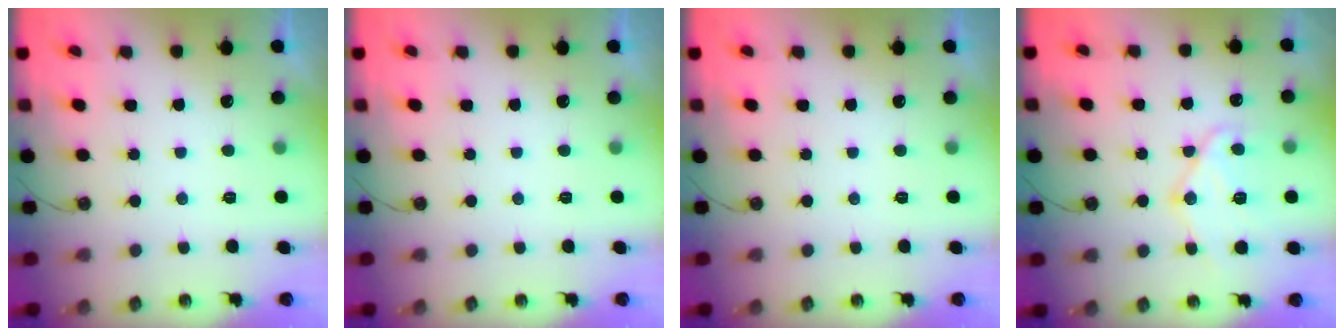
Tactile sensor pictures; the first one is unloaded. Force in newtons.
{"total": 0.0}
{"total": 0.0}
{"total": 13.9, "press": 13.8, "slide": 1.4}